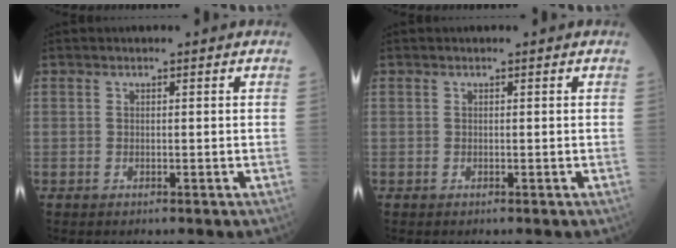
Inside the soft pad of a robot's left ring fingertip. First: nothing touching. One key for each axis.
{"total": 0.0}